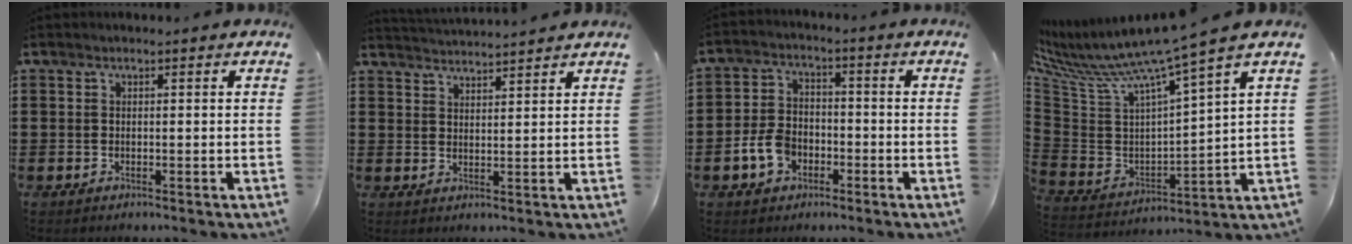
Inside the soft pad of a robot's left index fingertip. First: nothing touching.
{"total": 2.9, "force": [2.8, -0.6, -0.3], "torque": [-0.003, -0.013, 0.052]}
{"total": 5.9, "force": [-2.5, 4.1, 3.4], "torque": [-0.080, 0.007, -0.050]}
{"total": 8.5, "force": [7.0, -0.5, 4.9], "torque": [-0.125, -0.063, 0.107]}